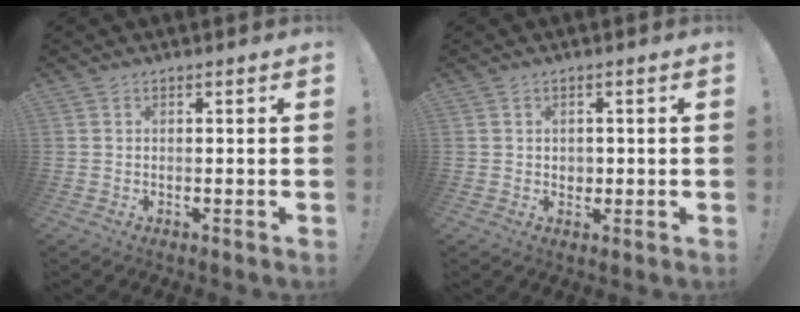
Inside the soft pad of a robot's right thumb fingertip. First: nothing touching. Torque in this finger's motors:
{"motor_torque": [0.25, -0.31, 0.17, 0.17, 0.01]}